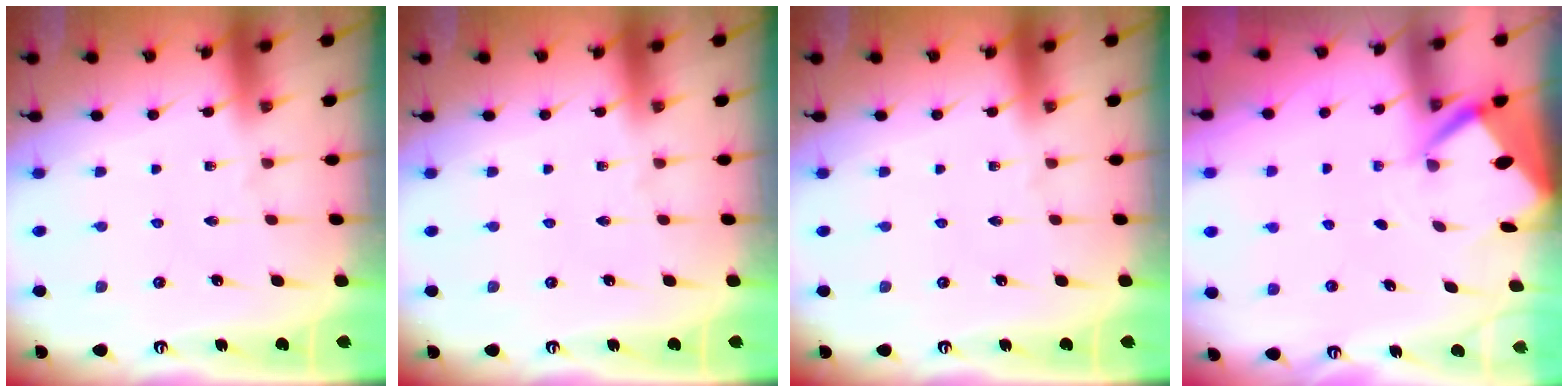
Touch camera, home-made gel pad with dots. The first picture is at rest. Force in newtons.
{"total": 0.0}
{"total": 0.0}
{"total": 3.5, "press": 3.5, "slide": 0.2}